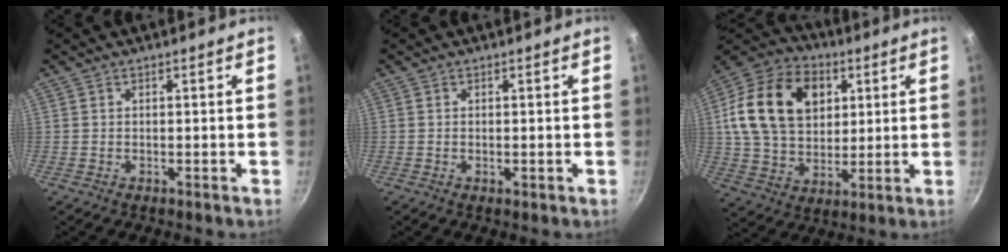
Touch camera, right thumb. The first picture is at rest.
{"total": 0.9, "force": [-0.1, 0.5, 0.7], "torque": [-0.011, 0.000, -0.003]}
{"total": 21.1, "force": [5.6, 15.2, 13.5], "torque": [-0.219, 0.004, 0.092]}